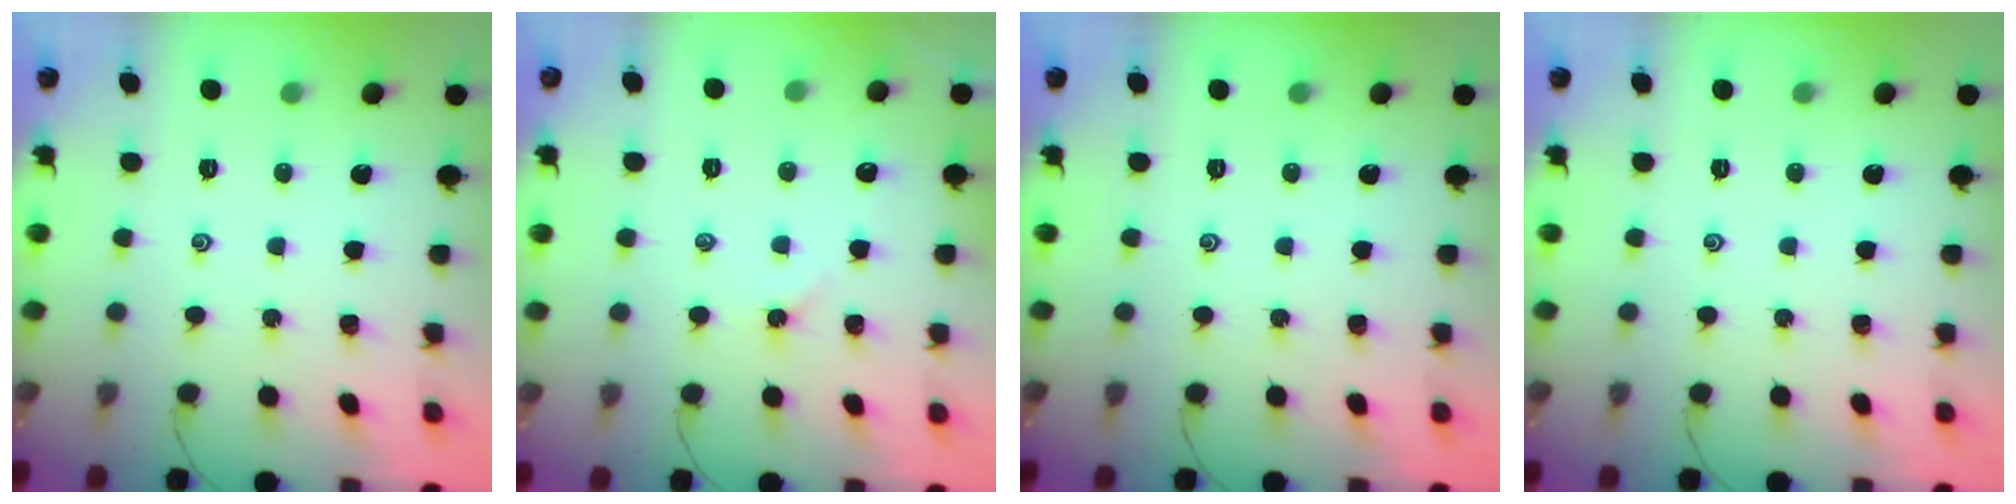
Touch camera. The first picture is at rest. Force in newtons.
{"total": 2.6, "press": 2.5, "slide": 0.5}
{"total": 0.0}
{"total": 0.0}